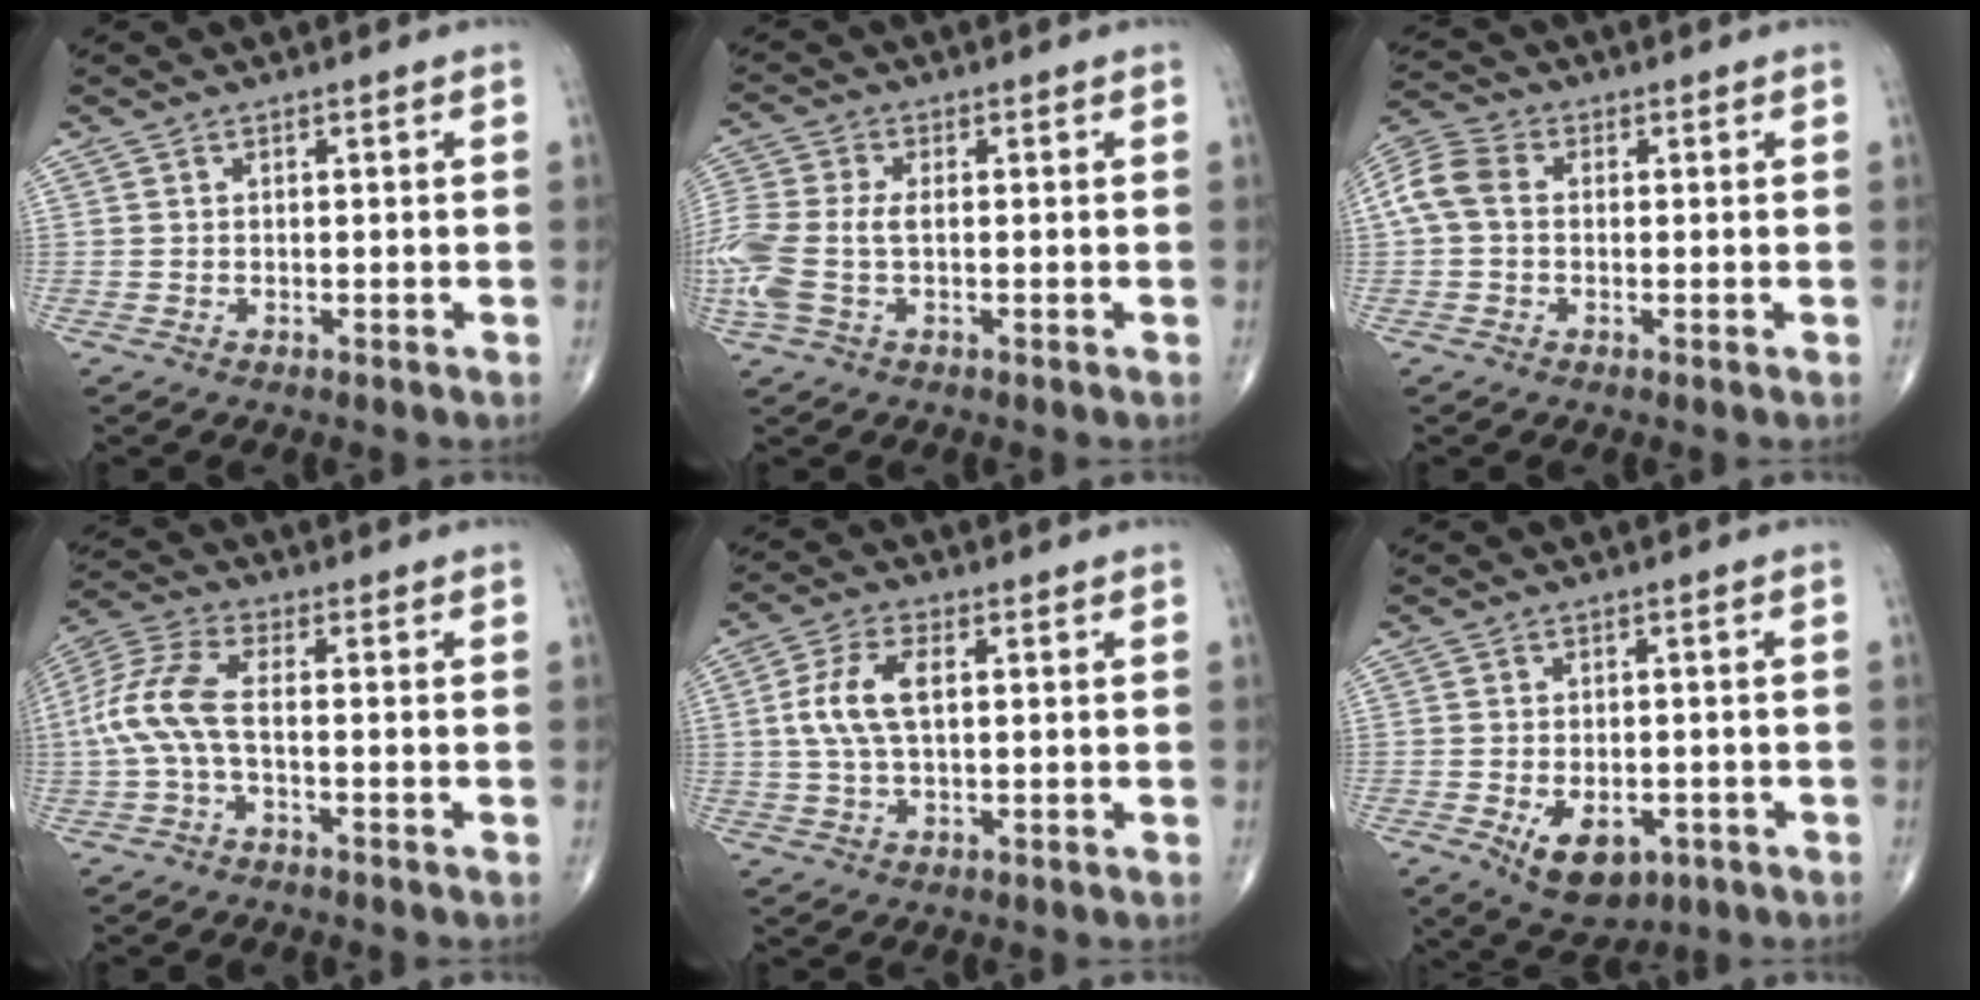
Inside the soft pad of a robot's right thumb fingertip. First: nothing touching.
{"total": 11.0, "force": [-1.1, 6.4, 8.9], "torque": [-0.249, 0.011, -0.018]}
{"total": 7.1, "force": [0.3, 5.2, 4.8], "torque": [-0.105, 0.024, -0.002]}
{"total": 8.8, "force": [-1.2, 3.3, 8.0], "torque": [-0.199, 0.028, -0.031]}
{"total": 7.9, "force": [1.1, 3.9, 6.8], "torque": [-0.149, 0.011, 0.020]}
{"total": 8.1, "force": [-3.0, 5.0, 5.7], "torque": [-0.073, 0.003, -0.032]}